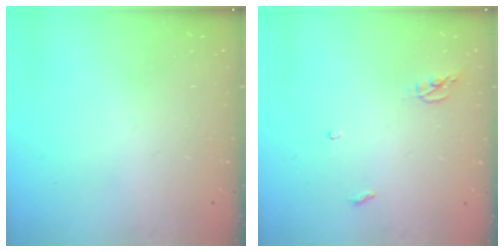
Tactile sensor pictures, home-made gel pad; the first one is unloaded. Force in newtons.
{"total": 3.8, "press": 3.8, "slide": 0.3}